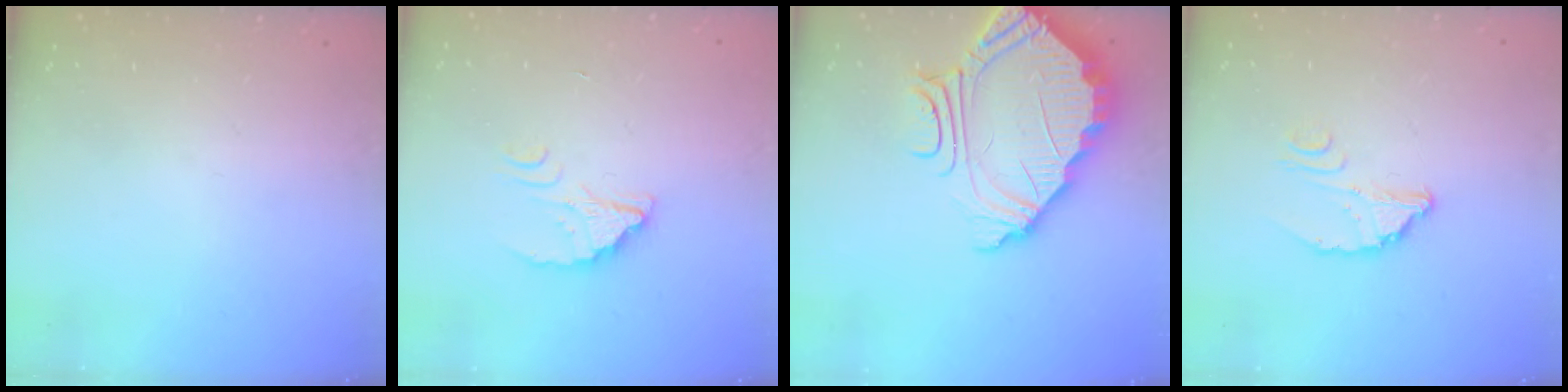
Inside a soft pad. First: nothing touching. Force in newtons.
{"total": 2.5, "press": 2.5, "slide": 0.1}
{"total": 8.6, "press": 8.5, "slide": 0.6}
{"total": 3.1, "press": 3.1, "slide": 0.2}